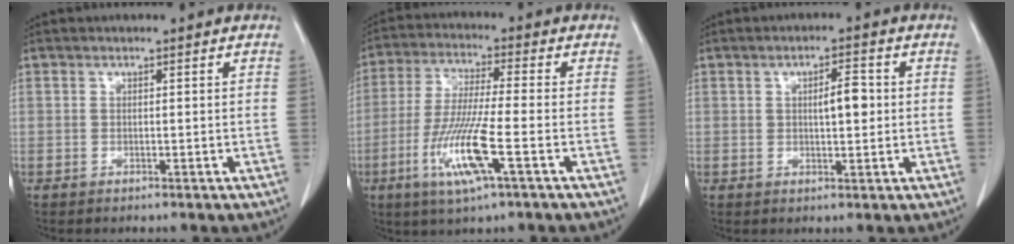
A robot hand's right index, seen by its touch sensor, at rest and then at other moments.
{"total": 11.2, "force": [-4.1, 0.3, 10.4], "torque": [-0.211, -0.018, -0.078]}
{"total": 4.0, "force": [0.7, 1.2, 3.7], "torque": [-0.056, 0.006, 0.015]}